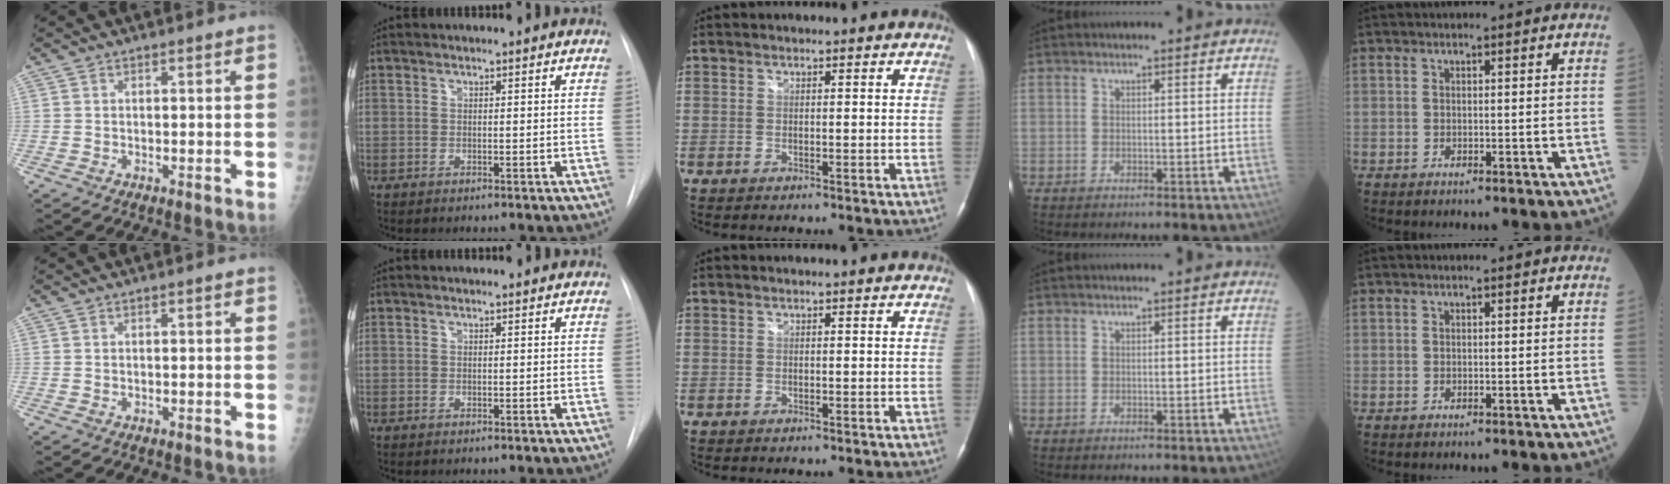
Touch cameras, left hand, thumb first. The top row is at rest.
{}